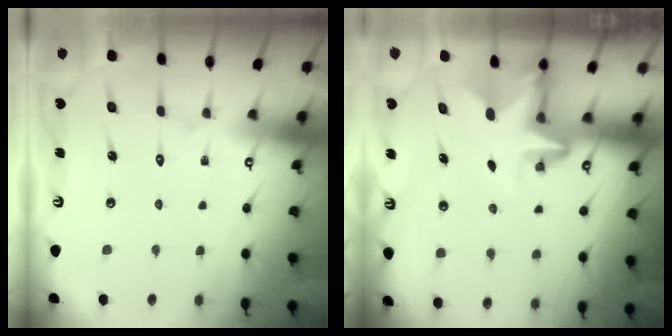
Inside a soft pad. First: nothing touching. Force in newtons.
{"total": 2.9, "press": 2.9, "slide": 0.1}